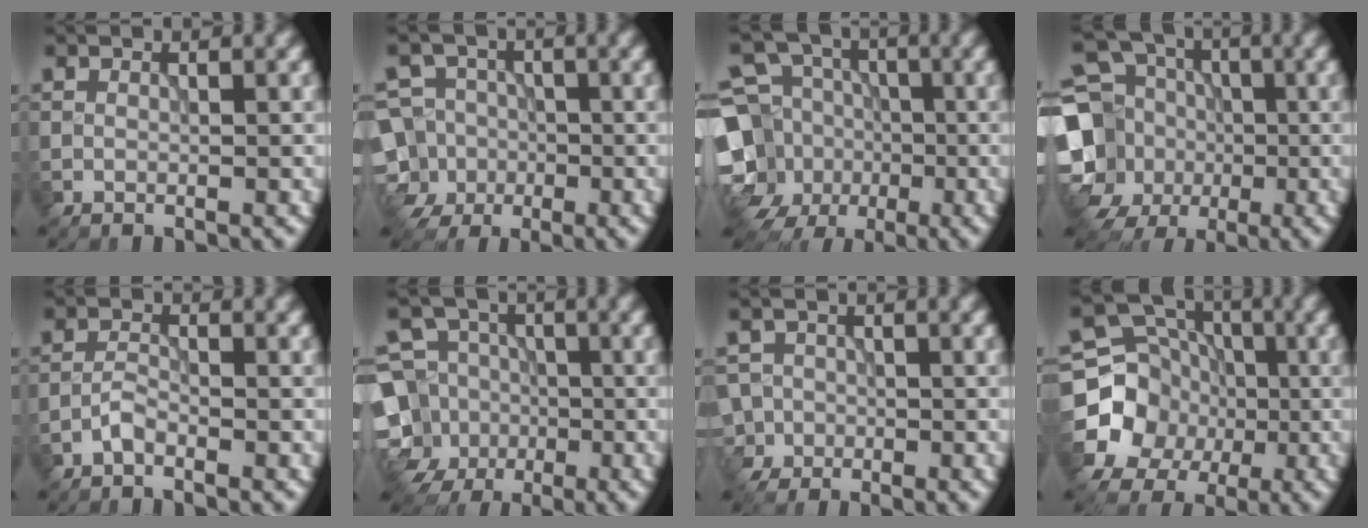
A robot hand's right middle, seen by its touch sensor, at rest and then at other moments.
{"total": 7.5, "force": [-2.8, 6.4, 2.6], "torque": [-0.043, 0.002, -0.071]}
{"total": 12.7, "force": [-2.1, 11.1, 5.8], "torque": [-0.132, -0.012, -0.063]}
{"total": 13.1, "force": [-2.2, 11.3, 6.3], "torque": [-0.159, -0.003, -0.056]}
{"total": 1.3, "force": [-1.0, 0.3, 0.7], "torque": [-0.015, 0.004, -0.025]}
{"total": 11.0, "force": [-2.5, 9.8, 4.2], "torque": [-0.092, -0.001, -0.068]}
{"total": 4.9, "force": [-2.5, 4.1, 1.2], "torque": [-0.017, -0.004, -0.053]}
{"total": 10.6, "force": [-2.3, 9.7, 3.6], "torque": [-0.078, -0.002, -0.062]}